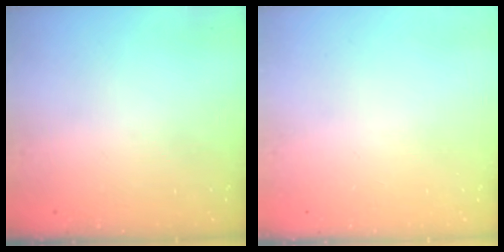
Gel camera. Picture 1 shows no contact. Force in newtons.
{"total": 0.0}